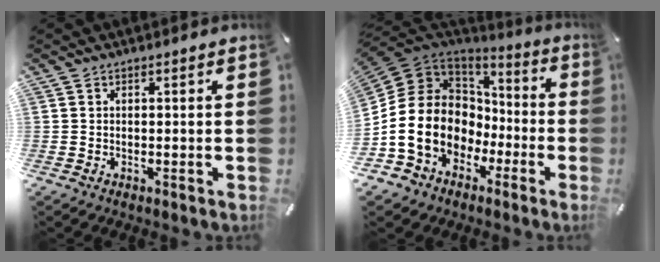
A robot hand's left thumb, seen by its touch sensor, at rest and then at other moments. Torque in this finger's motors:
{"motor_torque": [0.51, 4.49, 1.53, 1.24, 0.32]}